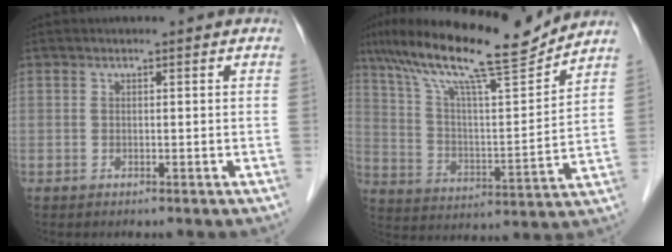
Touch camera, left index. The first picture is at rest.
{"total": 17.7, "force": [15.0, 1.0, 9.2], "torque": [-0.168, 0.012, 0.252]}